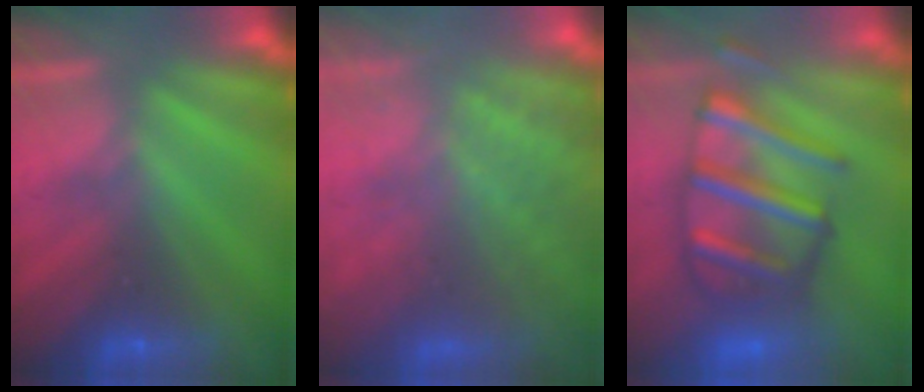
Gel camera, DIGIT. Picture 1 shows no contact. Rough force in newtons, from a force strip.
{"total": 10.5}
{"total": 9.7}